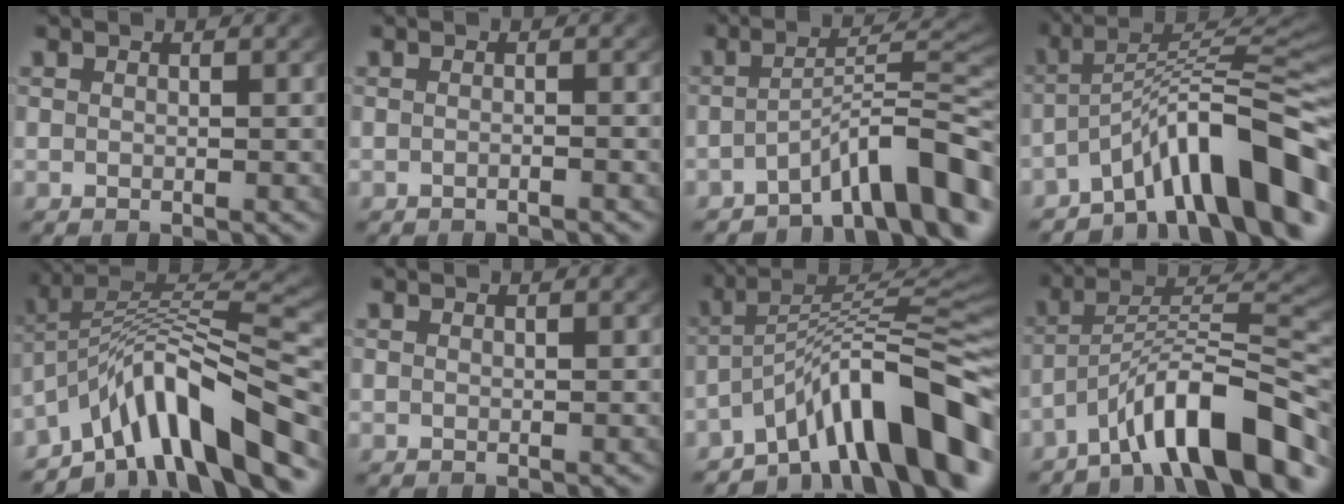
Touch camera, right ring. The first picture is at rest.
{"total": 0.8, "force": [-0.7, -0.3, 0.0], "torque": [-0.004, -0.001, -0.013]}
{"total": 8.1, "force": [-4.8, 2.4, 6.1], "torque": [-0.084, 0.000, -0.071]}
{"total": 11.0, "force": [-4.3, 4.9, 8.9], "torque": [-0.135, -0.009, -0.062]}
{"total": 10.8, "force": [-4.1, 5.6, 8.2], "torque": [-0.128, -0.003, -0.059]}
{"total": 0.0}
{"total": 12.1, "force": [-4.6, 5.7, 9.7], "torque": [-0.147, -0.011, -0.066]}
{"total": 9.2, "force": [-4.4, 3.3, 7.4], "torque": [-0.125, -0.003, -0.063]}